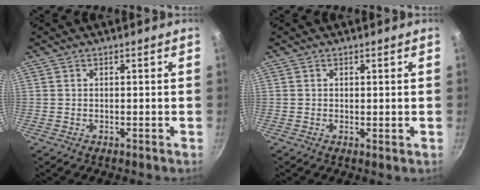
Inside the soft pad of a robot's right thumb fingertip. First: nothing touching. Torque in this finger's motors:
{"motor_torque": [-0.33, 0.06, -0.16, 0.03, 0.02]}